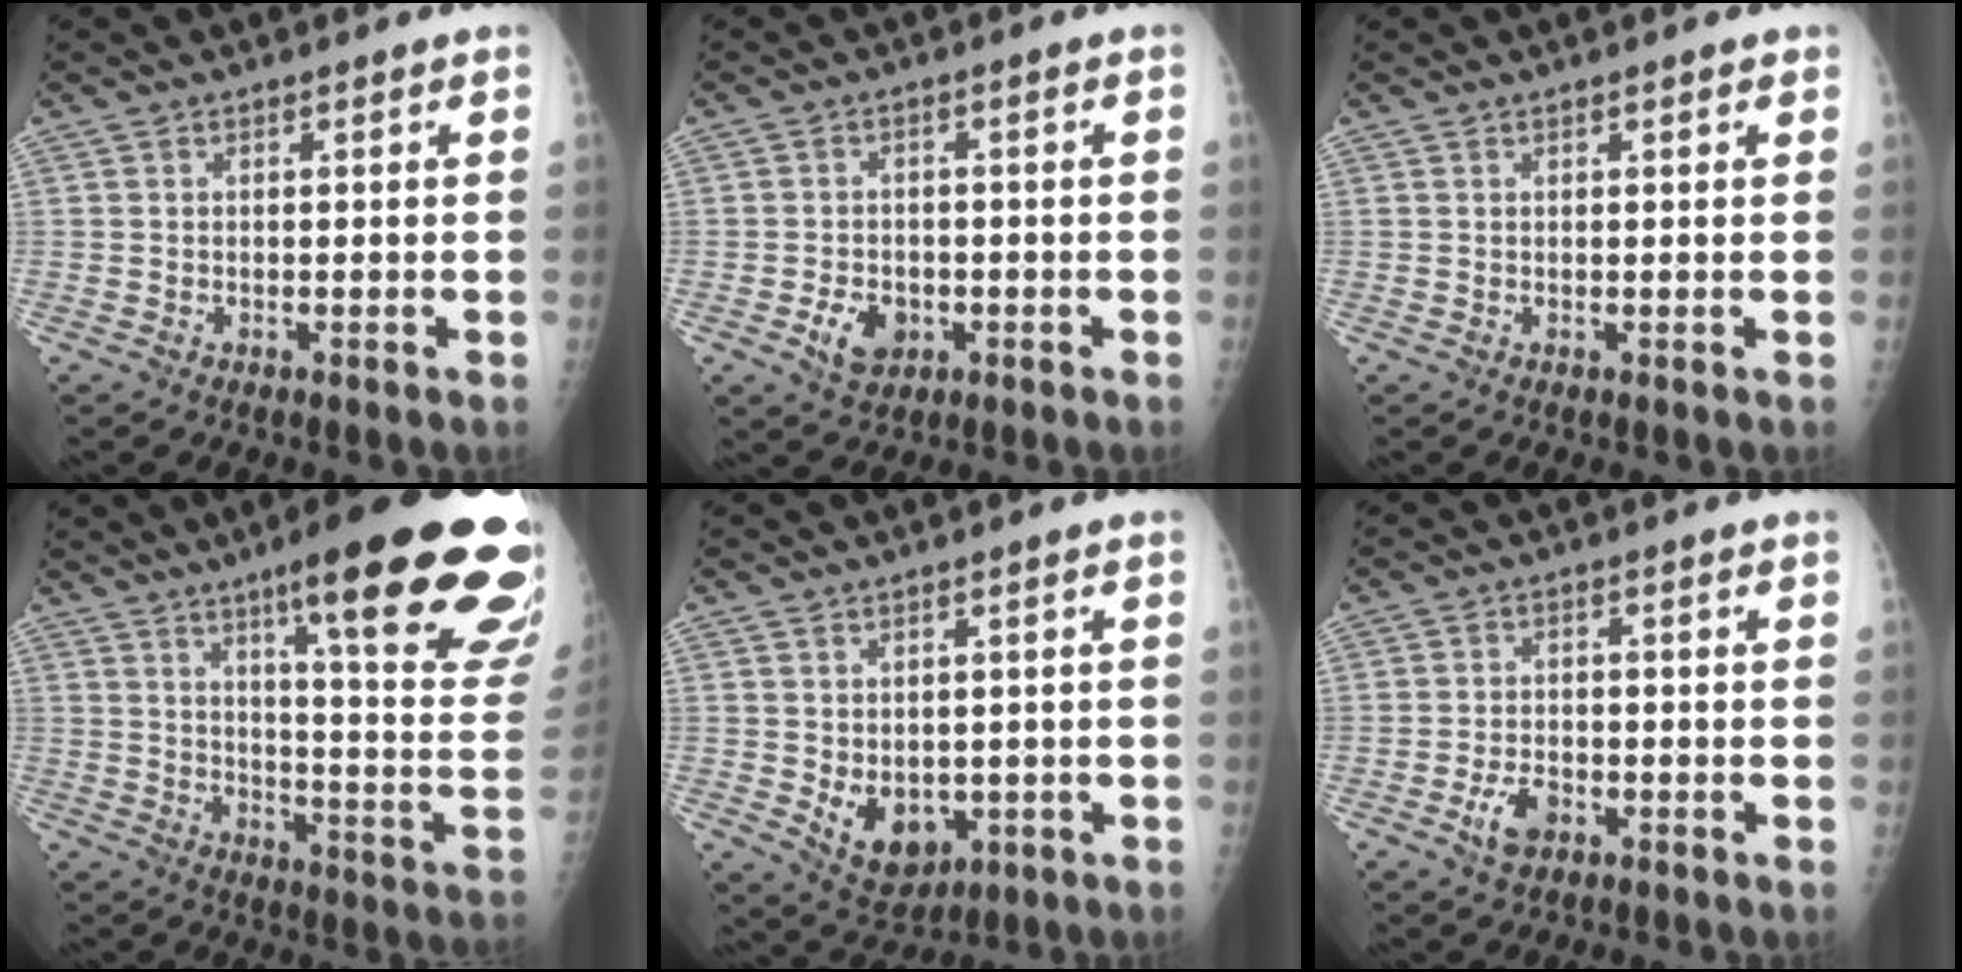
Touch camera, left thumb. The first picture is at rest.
{"total": 5.3, "force": [-1.9, 3.9, 3.0], "torque": [-0.039, 0.008, -0.026]}
{"total": 1.1, "force": [0.7, 0.4, 0.7], "torque": [-0.008, 0.000, 0.008]}
{"total": 28.8, "force": [17.5, 4.2, 22.5], "torque": [-0.239, -0.071, 0.241]}
{"total": 8.1, "force": [-1.4, 5.9, 5.4], "torque": [-0.059, -0.008, -0.002]}
{"total": 4.4, "force": [-2.2, 2.7, 2.8], "torque": [-0.046, 0.011, -0.038]}